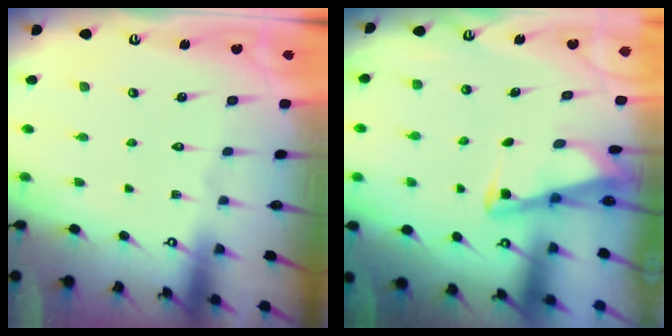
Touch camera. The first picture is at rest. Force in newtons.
{"total": 2.7, "press": 2.7, "slide": 0.3}